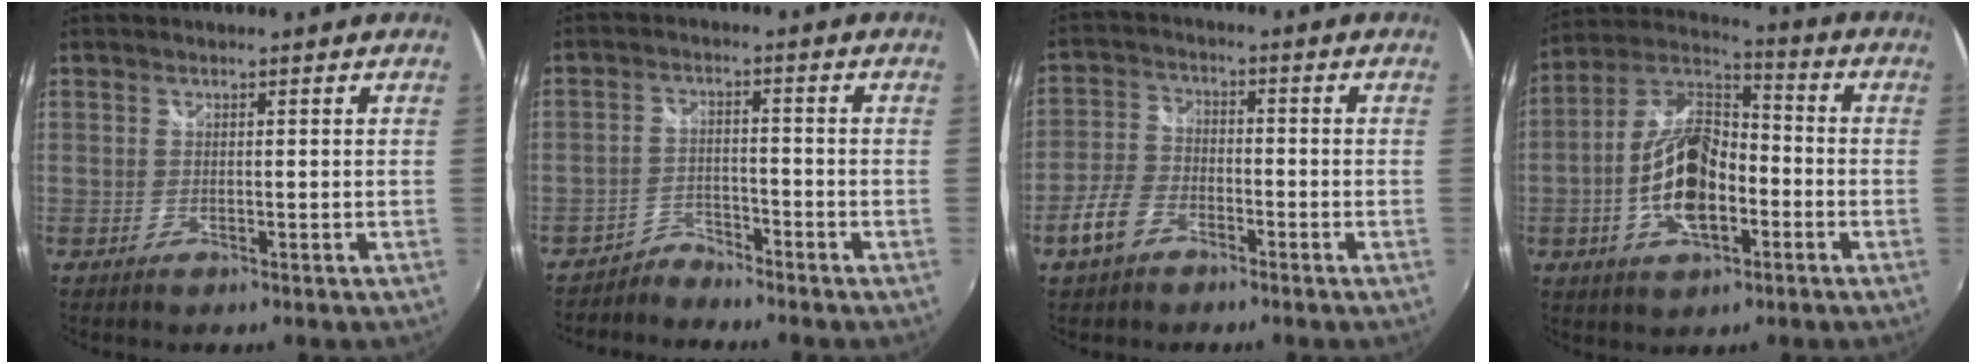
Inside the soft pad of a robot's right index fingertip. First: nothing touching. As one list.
[{"total": 3.6, "force": [-3.4, 1.0, -0.3], "torque": [0.004, 0.008, -0.062]}, {"total": 7.2, "force": [-4.4, 4.3, 3.8], "torque": [-0.088, 0.007, -0.086]}, {"total": 14.2, "force": [-4.0, 7.3, 11.5], "torque": [-0.234, 0.012, -0.073]}]